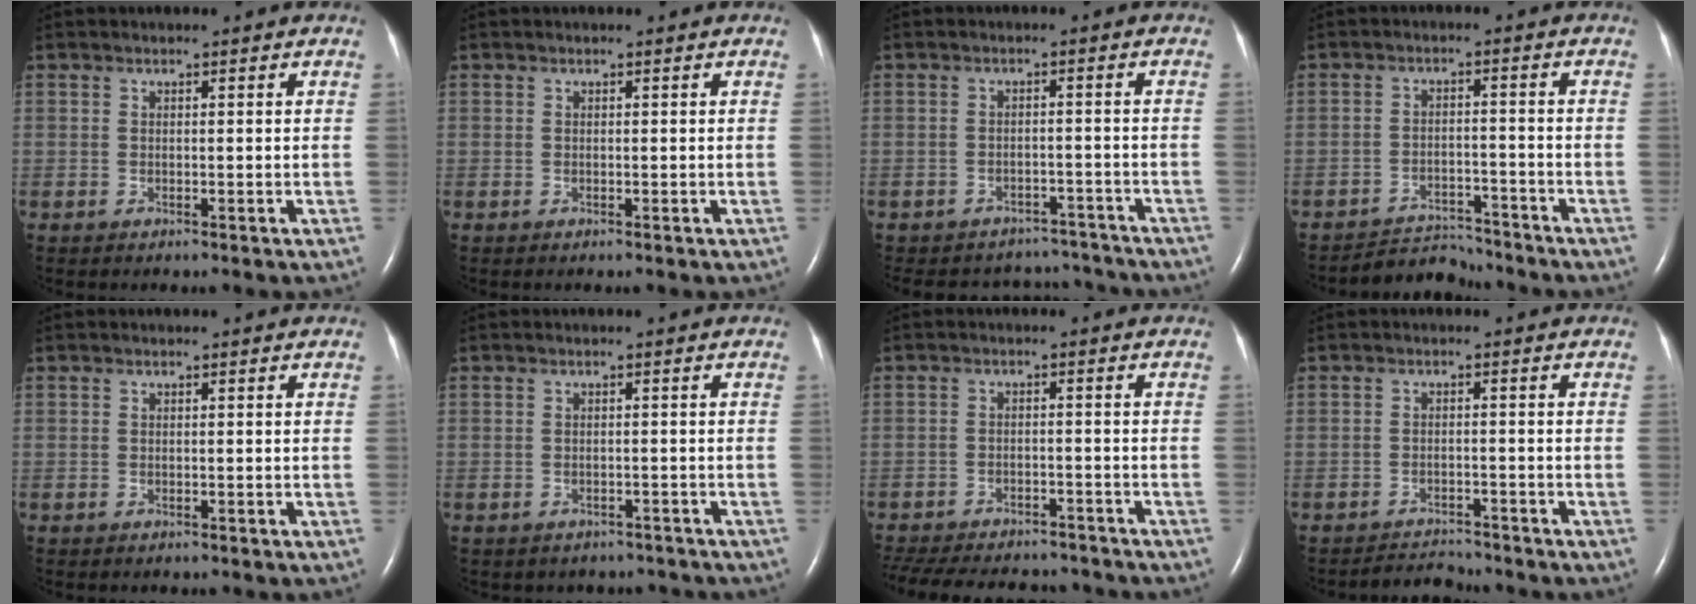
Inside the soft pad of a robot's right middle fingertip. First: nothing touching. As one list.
[{"total": 0.0}, {"total": 10.5, "force": [-9.8, 3.7, 0.5], "torque": [-0.013, 0.020, -0.116]}, {"total": 5.2, "force": [-5.1, 0.7, -1.0], "torque": [0.012, 0.001, -0.083]}, {"total": 0.0}, {"total": 4.6, "force": [-4.0, 2.2, 0.2], "torque": [-0.004, 0.012, -0.042]}, {"total": 18.7, "force": [-16.3, 6.0, 7.0], "torque": [-0.196, -0.022, -0.223]}, {"total": 3.3, "force": [-3.2, 0.1, -0.7], "torque": [0.005, -0.011, -0.049]}]